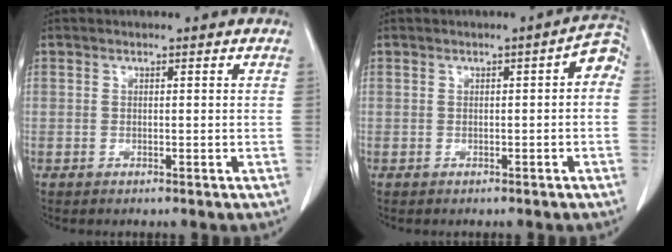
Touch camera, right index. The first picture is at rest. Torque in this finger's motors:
{"motor_torque": [0.28, -0.12, 0.11, 0.00]}